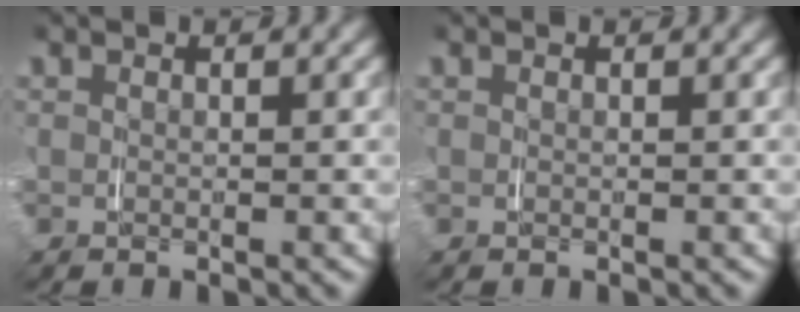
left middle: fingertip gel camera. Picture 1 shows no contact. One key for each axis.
{"total": 0.0}